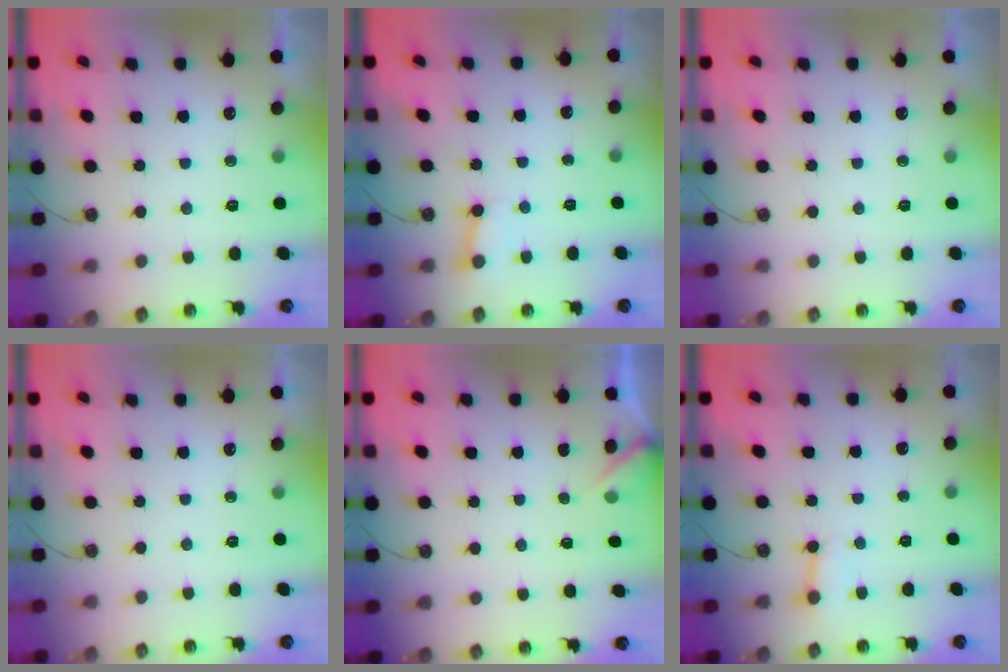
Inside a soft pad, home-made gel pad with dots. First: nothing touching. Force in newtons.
{"total": 4.3, "press": 4.3, "slide": 0.5}
{"total": 0.0}
{"total": 0.0}
{"total": 2.9, "press": 2.9, "slide": 0.3}
{"total": 3.9, "press": 3.9, "slide": 0.3}